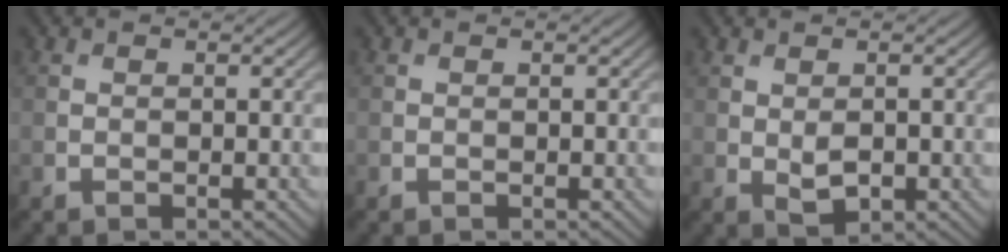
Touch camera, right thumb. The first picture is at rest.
{"total": 0.0}
{"total": 2.3, "force": [-0.1, 1.2, 2.0], "torque": [-0.041, -0.007, 0.005]}